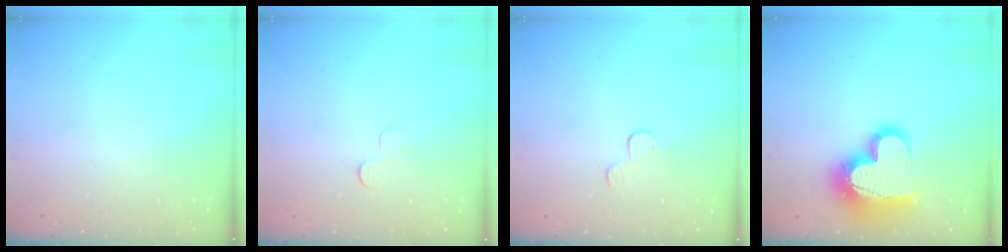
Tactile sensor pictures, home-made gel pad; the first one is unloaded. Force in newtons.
{"total": 2.6, "press": 2.6, "slide": 0.2}
{"total": 4.5, "press": 4.5, "slide": 0.2}
{"total": 19.0, "press": 18.9, "slide": 1.3}